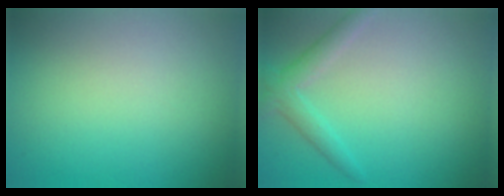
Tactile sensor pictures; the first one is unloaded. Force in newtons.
{"total": 2.3, "press": 2.3, "slide": 0.2}